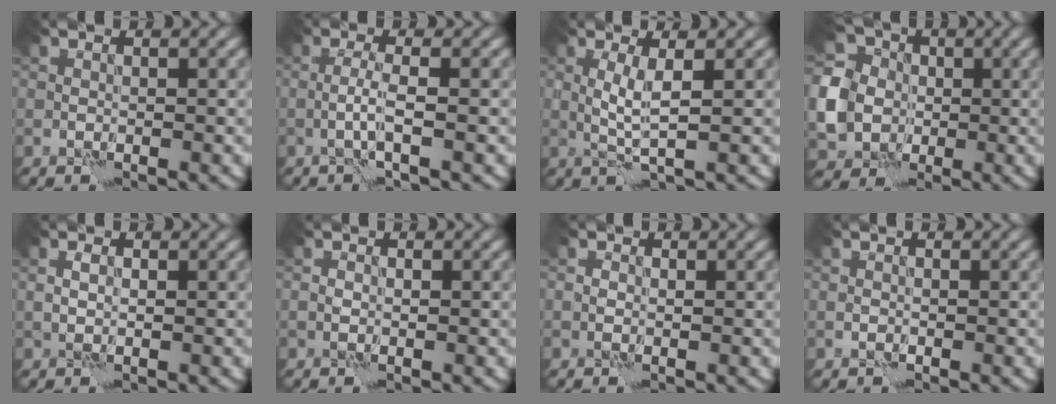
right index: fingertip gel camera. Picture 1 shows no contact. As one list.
[{"total": 2.2, "force": [-0.4, 0.2, 2.1], "torque": [-0.044, 0.003, -0.013]}, {"total": 2.5, "force": [0.5, 0.3, 2.4], "torque": [-0.054, 0.000, 0.010]}, {"total": 6.8, "force": [-0.7, 6.0, 3.2], "torque": [-0.081, 0.007, -0.015]}, {"total": 0.9, "force": [0.3, 0.4, 0.7], "torque": [-0.019, 0.002, 0.004]}, {"total": 0.6, "force": [0.0, 0.5, 0.4], "torque": [-0.011, -0.002, -0.001]}, {"total": 0.5, "force": [0.0, 0.5, 0.2], "torque": [-0.004, 0.001, -0.001]}, {"total": 0.0}]